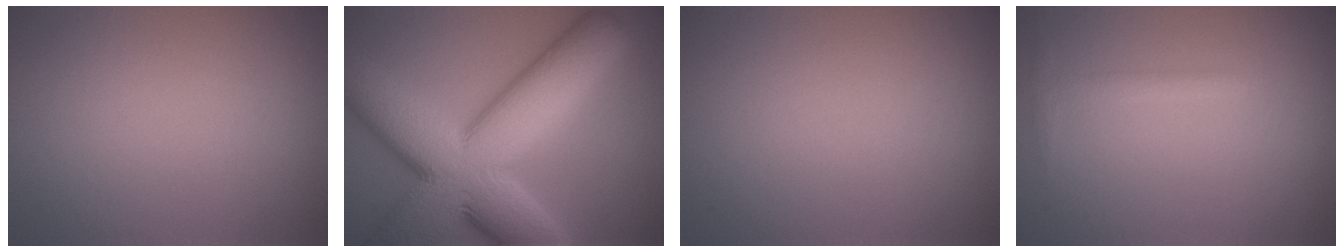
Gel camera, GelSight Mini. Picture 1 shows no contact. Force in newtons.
{"total": 14.8, "press": 14.8, "slide": 0.4}
{"total": 0.0}
{"total": 1.2, "press": 1.2, "slide": 0.0}